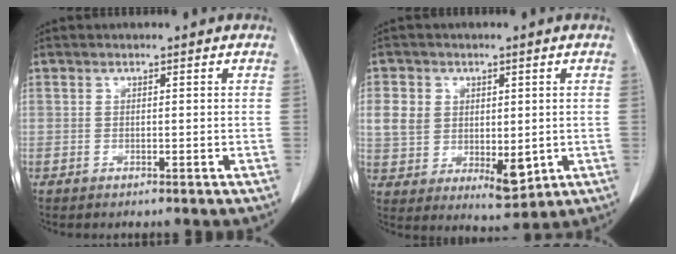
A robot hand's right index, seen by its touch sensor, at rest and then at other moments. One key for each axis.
{"total": 9.9, "fx": 0.6, "fy": 7.0, "fz": 6.9, "tx": -0.118, "ty": -0.002, "tz": 0.031}